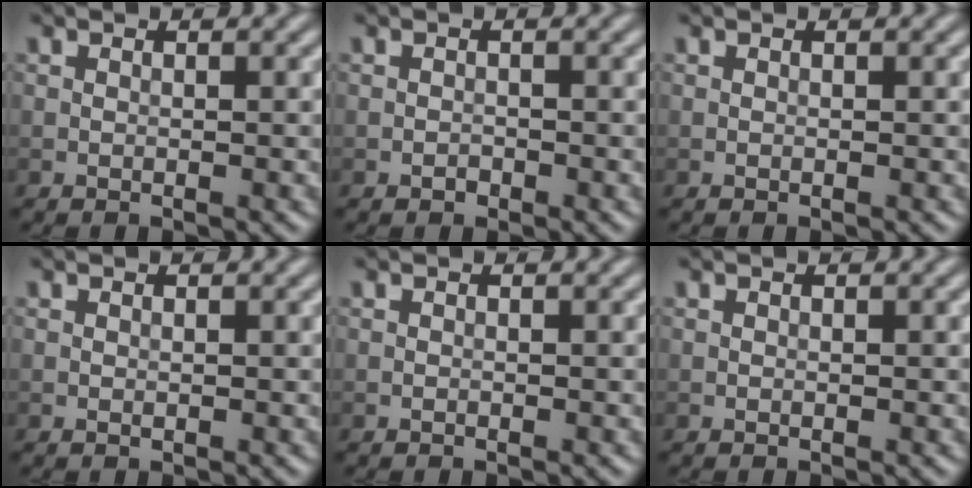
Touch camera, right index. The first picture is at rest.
{"total": 0.6, "force": [-0.4, 0.4, 0.2], "torque": [-0.001, -0.001, -0.008]}
{"total": 0.0}
{"total": 0.0}
{"total": 0.0}
{"total": 0.0}